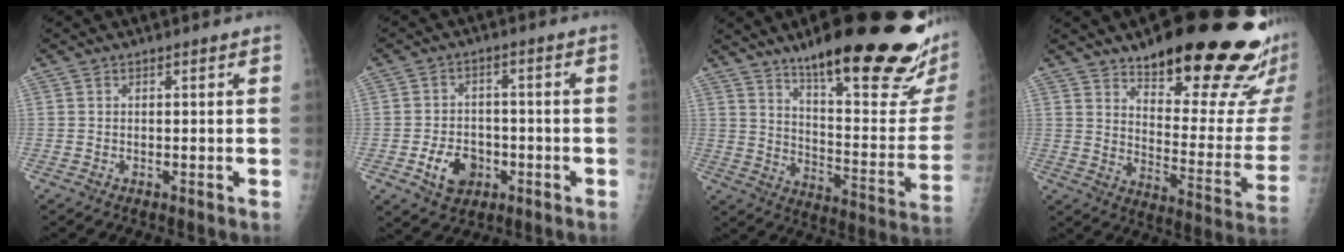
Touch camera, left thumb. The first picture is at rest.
{"total": 7.5, "force": [-2.8, 5.7, 4.1], "torque": [-0.046, 0.014, -0.043]}
{"total": 29.4, "force": [19.2, 6.2, 21.4], "torque": [-0.259, -0.079, 0.281]}
{"total": 26.5, "force": [17.9, 7.4, 18.0], "torque": [-0.207, -0.102, 0.248]}